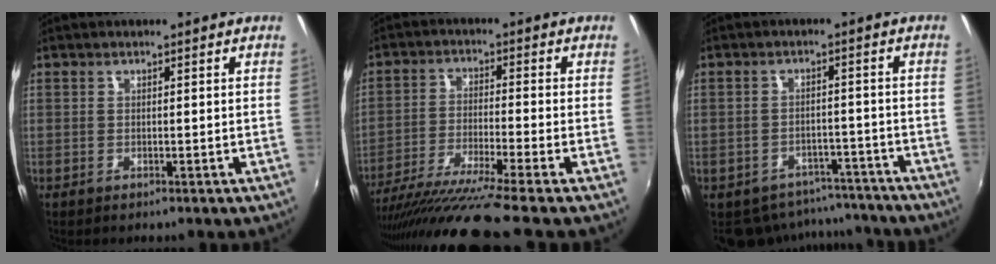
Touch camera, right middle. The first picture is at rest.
{"total": 13.8, "force": [-11.2, -1.8, 7.8], "torque": [-0.156, -0.040, -0.197]}
{"total": 11.2, "force": [-9.3, 5.8, 2.5], "torque": [-0.061, 0.013, -0.109]}